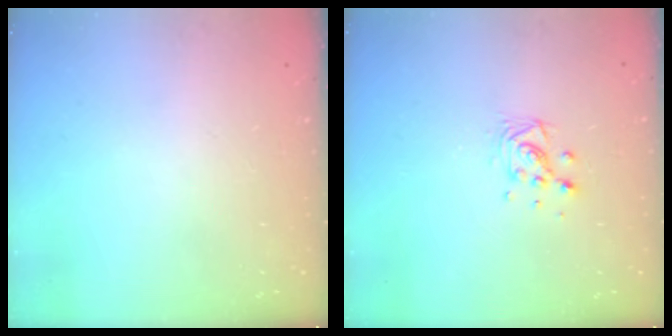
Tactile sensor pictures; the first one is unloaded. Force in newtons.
{"total": 7.7, "press": 7.3, "slide": 2.4}